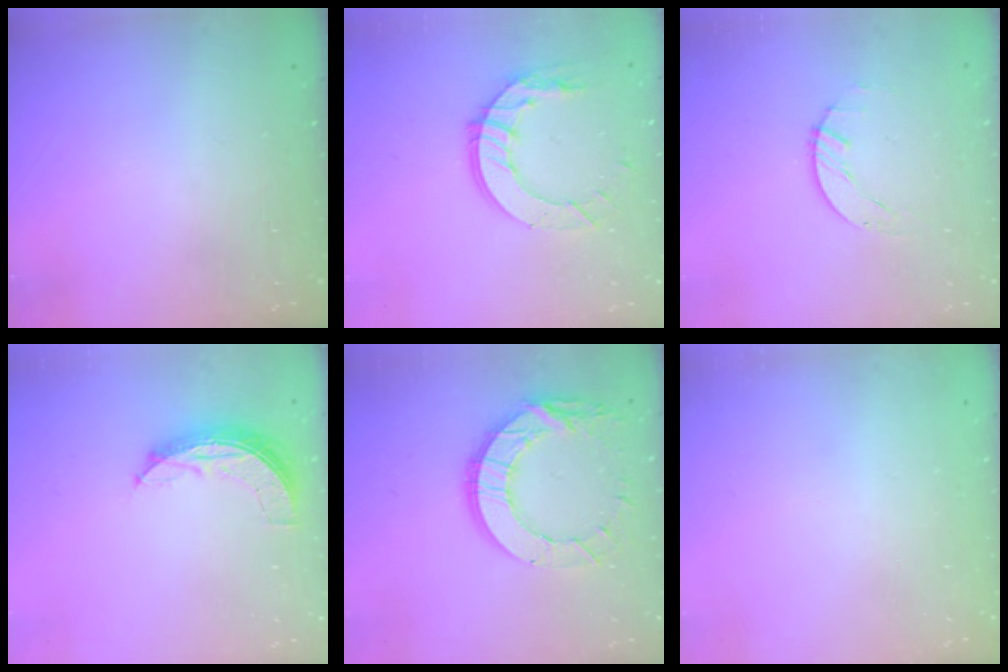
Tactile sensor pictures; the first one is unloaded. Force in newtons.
{"total": 11.6, "press": 11.6, "slide": 1.2}
{"total": 1.5, "press": 1.4, "slide": 0.1}
{"total": 6.8, "press": 6.8, "slide": 0.6}
{"total": 15.3, "press": 15.2, "slide": 1.3}
{"total": 0.0}